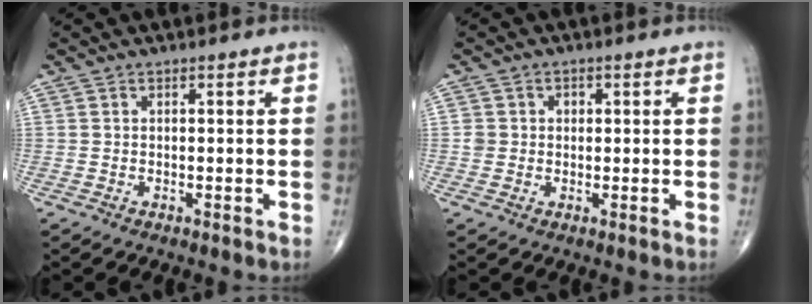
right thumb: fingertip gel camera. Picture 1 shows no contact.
{"total": 2.4, "force": [0.2, 2.3, 0.7], "torque": [0.003, 0.005, 0.003]}